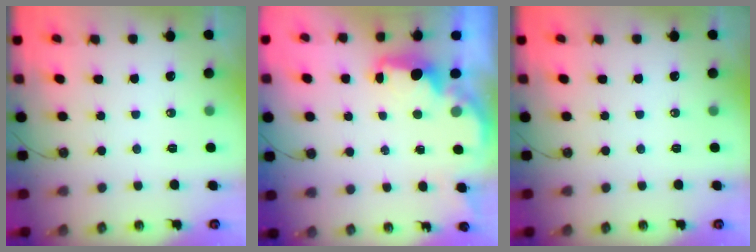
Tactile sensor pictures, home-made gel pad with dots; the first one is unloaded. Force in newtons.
{"total": 2.3, "press": 2.2, "slide": 0.8}
{"total": 0.0}